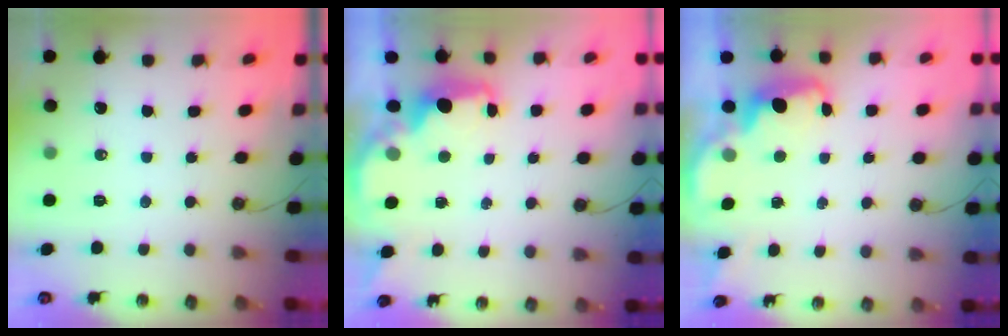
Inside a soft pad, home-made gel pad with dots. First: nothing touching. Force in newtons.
{"total": 2.2, "press": 2.1, "slide": 0.7}
{"total": 2.3, "press": 2.3, "slide": 0.5}